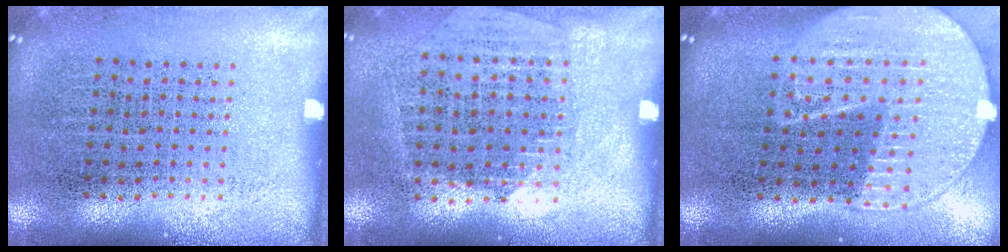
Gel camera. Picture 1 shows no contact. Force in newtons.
{"total": 1.2, "press": 1.1, "slide": 0.5}
{"total": 2.1, "press": 1.9, "slide": 1.0}